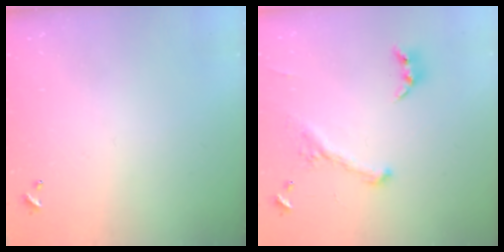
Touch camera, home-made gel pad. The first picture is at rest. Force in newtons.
{"total": 1.1, "press": 0.6, "slide": 0.9}